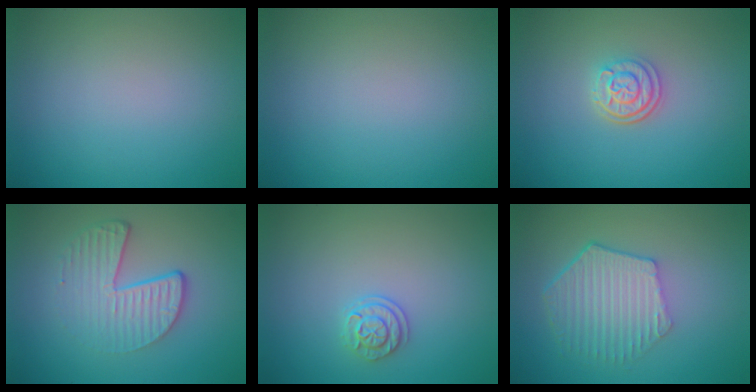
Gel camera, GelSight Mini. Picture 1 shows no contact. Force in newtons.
{"total": 0.0}
{"total": 2.8, "press": 2.4, "slide": 1.4}
{"total": 4.7, "press": 3.0, "slide": 3.6}
{"total": 1.9, "press": 1.7, "slide": 0.8}
{"total": 5.5, "press": 4.2, "slide": 3.6}